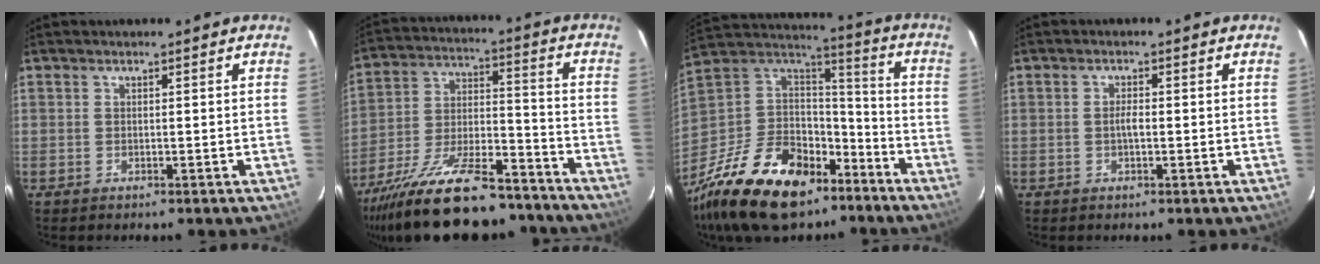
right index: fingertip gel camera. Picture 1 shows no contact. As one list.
[{"total": 25.5, "force": [-19.9, 8.3, 13.6], "torque": [-0.255, -0.018, -0.299]}, {"total": 25.2, "force": [-15.7, 14.3, 13.5], "torque": [-0.300, 0.014, -0.249]}, {"total": 1.6, "force": [-0.3, 0.5, 1.5], "torque": [-0.030, 0.003, -0.007]}]